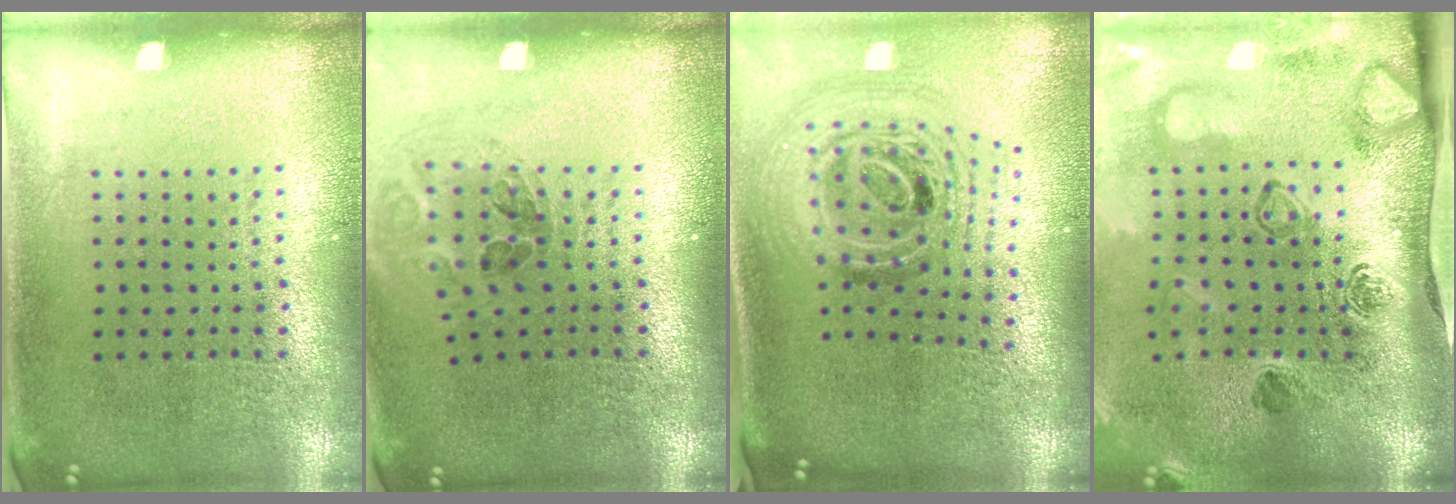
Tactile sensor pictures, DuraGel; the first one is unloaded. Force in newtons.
{"total": 1.0, "press": 1.0, "slide": 0.3}
{"total": 2.1, "press": 1.7, "slide": 1.3}
{"total": 4.3, "press": 2.9, "slide": 3.2}